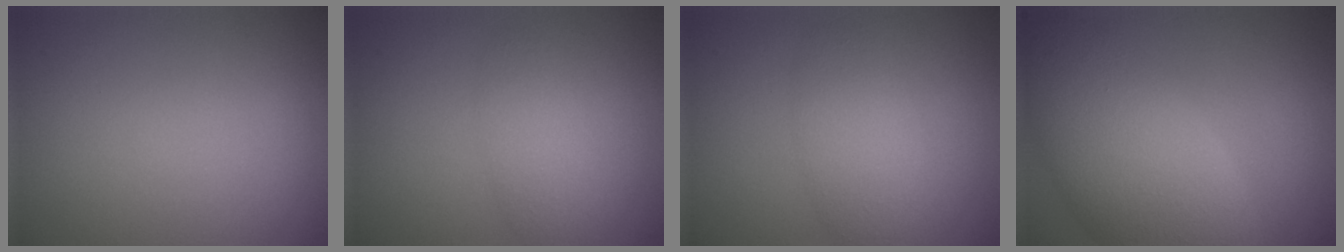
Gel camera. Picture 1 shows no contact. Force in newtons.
{"total": 2.4, "press": 2.4, "slide": 0.1}
{"total": 3.4, "press": 3.4, "slide": 0.3}
{"total": 9.5, "press": 9.4, "slide": 0.4}